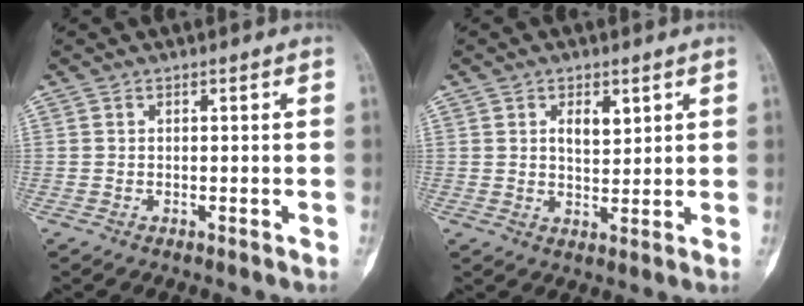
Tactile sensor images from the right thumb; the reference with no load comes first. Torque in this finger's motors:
{"motor_torque": [0.04, 0.03, 0.11, -0.05, 0.00]}